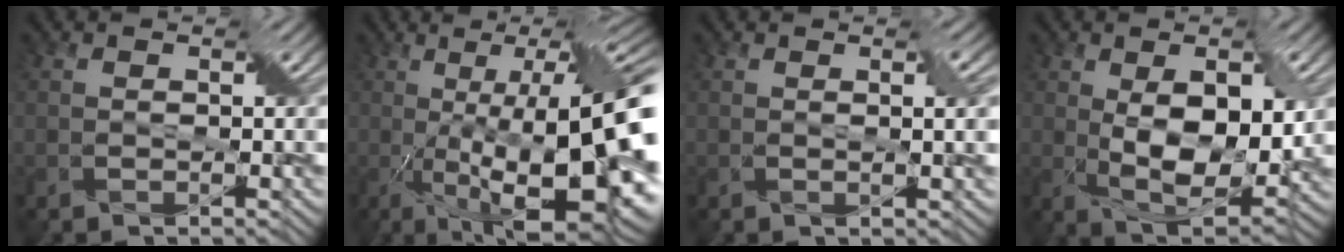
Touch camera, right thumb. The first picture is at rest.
{"total": 19.7, "force": [-2.4, 5.7, 18.7], "torque": [-0.249, 0.003, -0.044]}
{"total": 1.8, "force": [0.4, 0.0, 1.7], "torque": [-0.026, 0.002, 0.004]}
{"total": 10.5, "force": [0.4, 5.3, 9.0], "torque": [-0.164, -0.013, 0.015]}